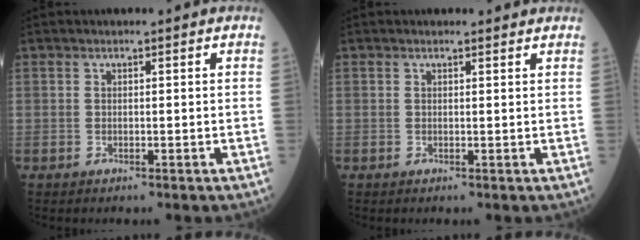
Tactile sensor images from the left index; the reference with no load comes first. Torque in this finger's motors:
{"motor_torque": [-0.41, 0.24, -0.86, -0.21]}